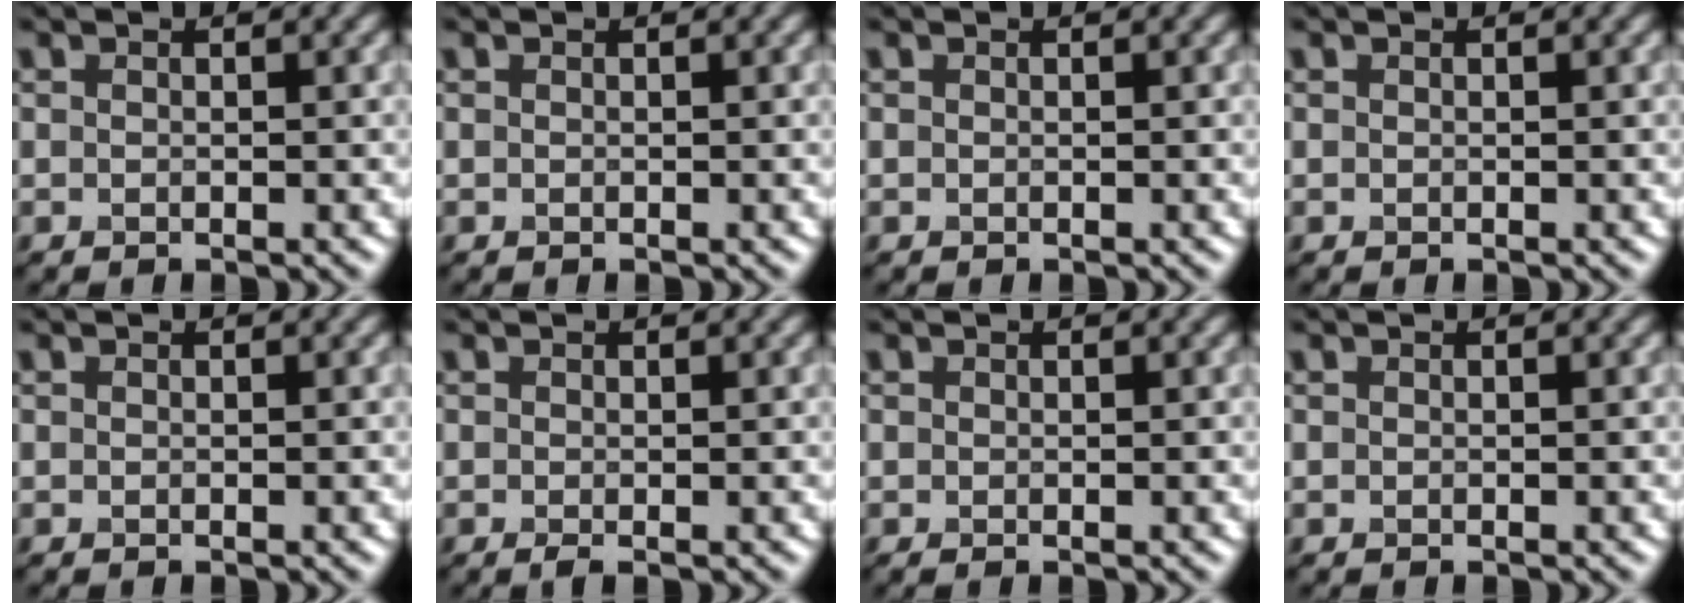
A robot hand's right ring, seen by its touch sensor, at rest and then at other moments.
{"total": 0.0}
{"total": 0.0}
{"total": 0.0}
{"total": 0.0}
{"total": 0.5, "force": [-0.2, 0.1, 0.5], "torque": [-0.011, -0.005, -0.003]}
{"total": 0.0}
{"total": 0.0}